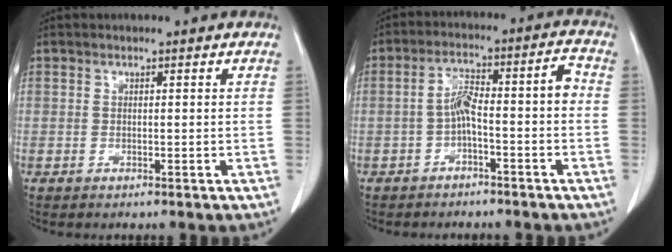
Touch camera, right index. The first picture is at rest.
{"total": 6.9, "force": [-1.8, 1.3, 6.5], "torque": [-0.113, 0.039, -0.030]}